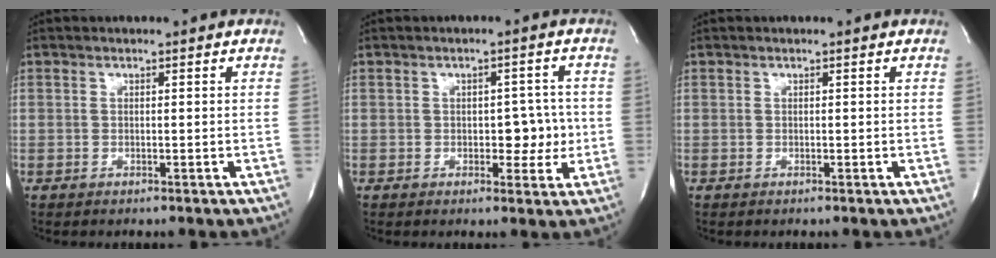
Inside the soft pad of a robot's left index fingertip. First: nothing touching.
{"total": 4.3, "force": [-0.7, 2.5, 3.4], "torque": [-0.034, 0.006, -0.008]}
{"total": 0.0}